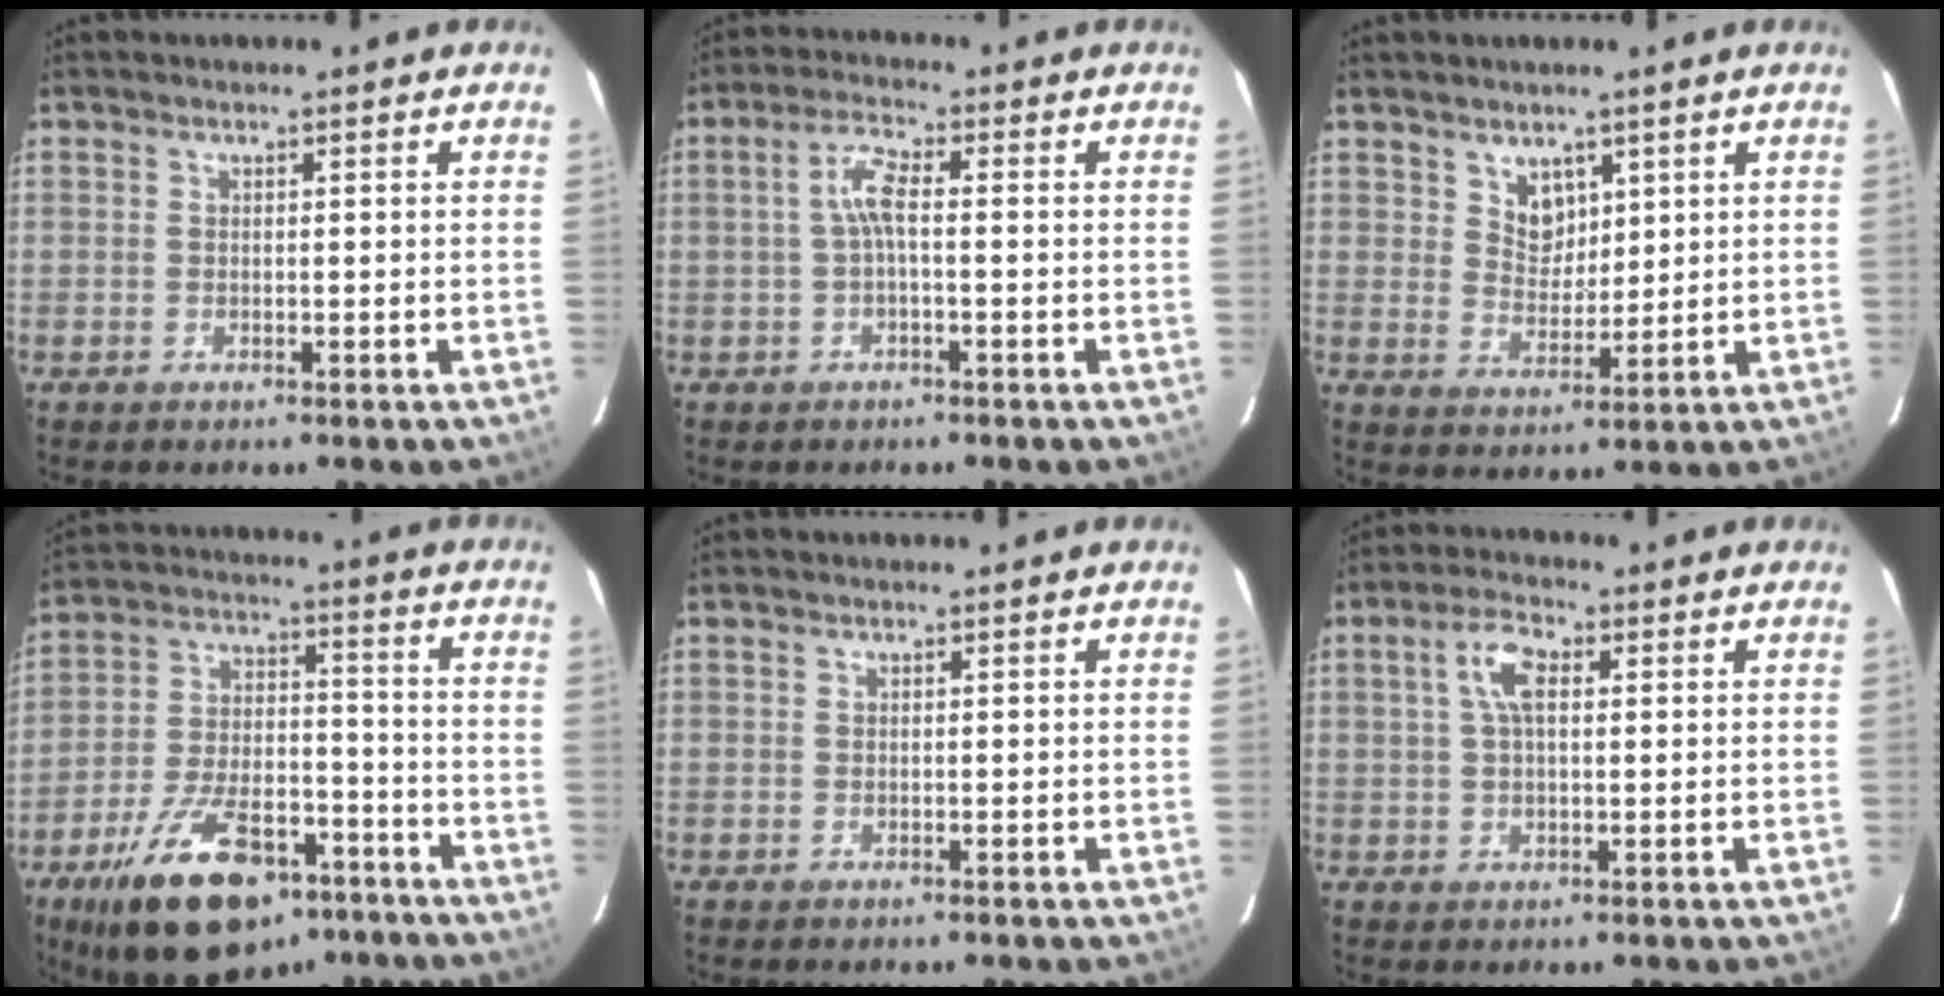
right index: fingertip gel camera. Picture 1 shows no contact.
{"total": 3.9, "force": [-0.4, 0.8, 3.8], "torque": [-0.080, 0.010, -0.007]}
{"total": 4.8, "force": [2.9, 3.4, 1.7], "torque": [-0.020, 0.002, 0.057]}
{"total": 20.8, "force": [-13.6, 9.6, 12.5], "torque": [-0.229, -0.004, -0.209]}
{"total": 0.0}
{"total": 5.2, "force": [1.3, 2.4, 4.4], "torque": [-0.084, 0.013, 0.025]}